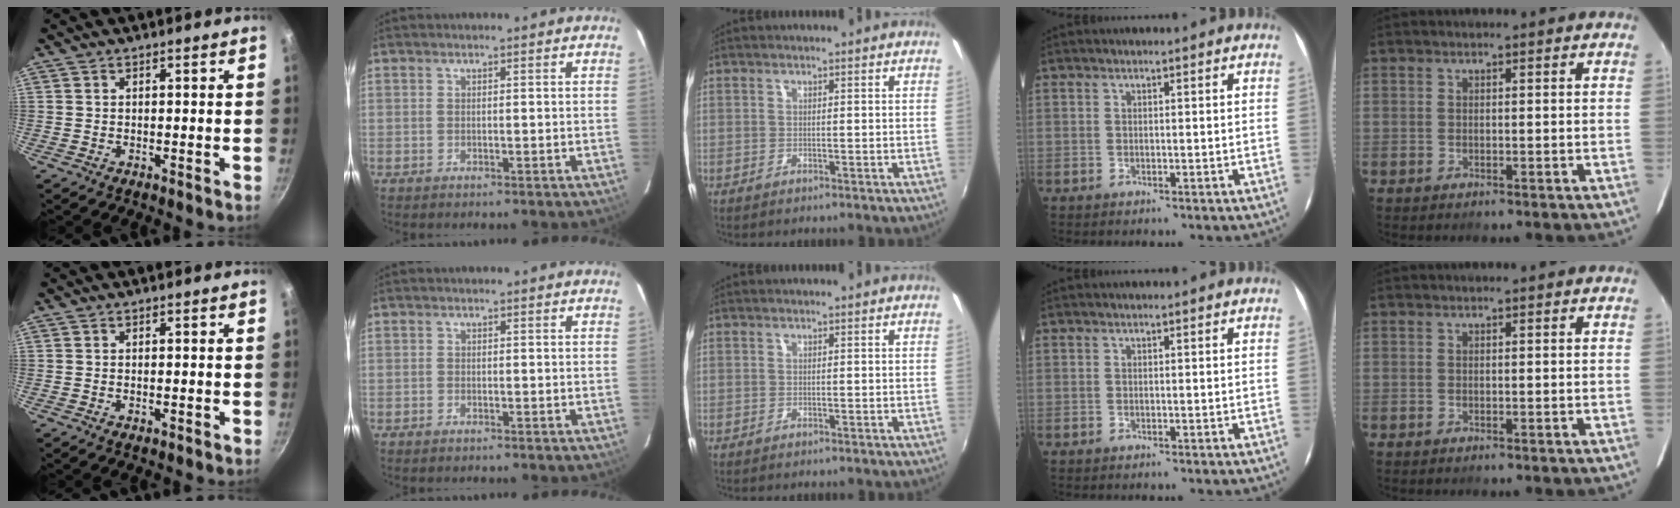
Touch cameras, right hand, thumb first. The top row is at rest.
{"thumb": {"total": 0.7, "force": [-0.3, 0.2, 0.6], "torque": [-0.010, 0.001, -0.004]}, "index": {"total": 0.6, "force": [-0.5, 0.3, 0.1], "torque": [-0.004, 0.001, -0.012]}}